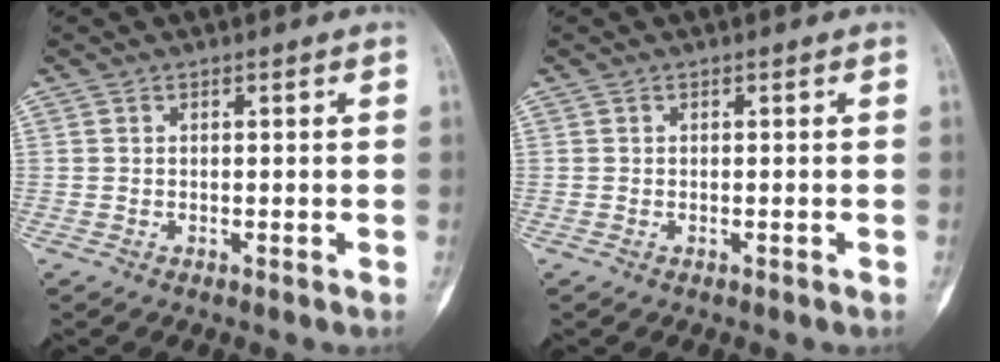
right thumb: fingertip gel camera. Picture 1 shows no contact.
{"total": 0.0}